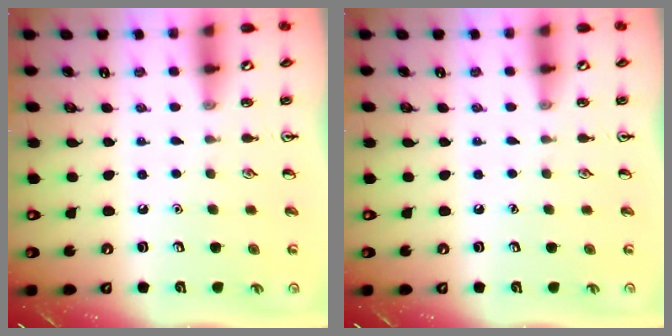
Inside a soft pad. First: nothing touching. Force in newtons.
{"total": 0.0}